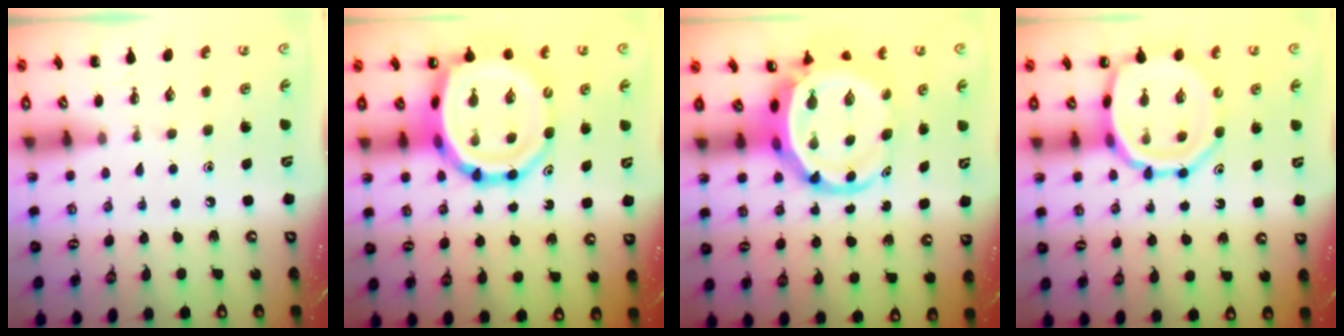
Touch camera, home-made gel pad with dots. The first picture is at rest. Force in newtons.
{"total": 17.0, "press": 16.4, "slide": 4.5}
{"total": 8.5, "press": 8.0, "slide": 2.9}
{"total": 13.8, "press": 13.4, "slide": 3.3}